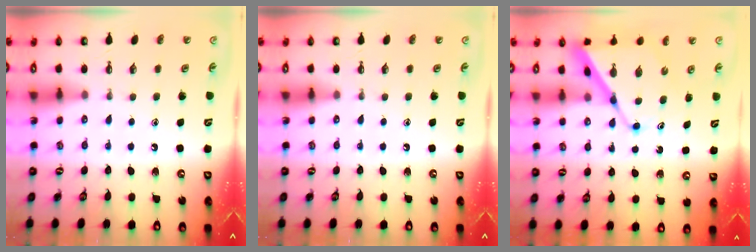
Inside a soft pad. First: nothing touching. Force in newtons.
{"total": 0.0}
{"total": 11.7, "press": 11.6, "slide": 1.2}